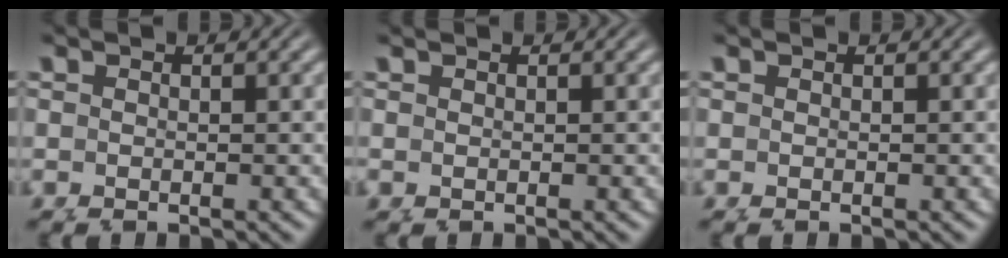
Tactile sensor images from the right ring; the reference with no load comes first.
{"total": 0.0}
{"total": 0.0}